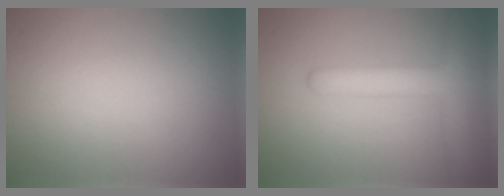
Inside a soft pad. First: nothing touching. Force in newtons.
{"total": 4.6, "press": 4.6, "slide": 0.2}